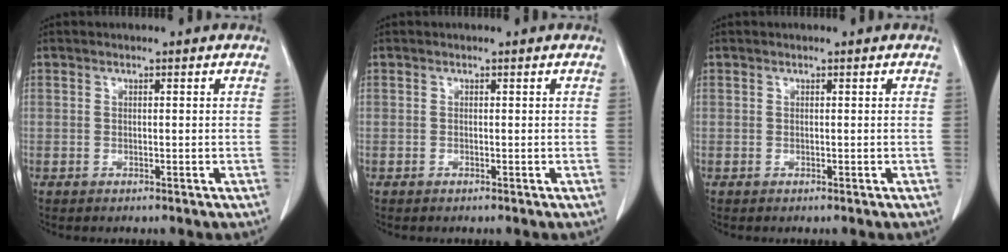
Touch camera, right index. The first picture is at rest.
{"total": 0.0}
{"total": 0.0}